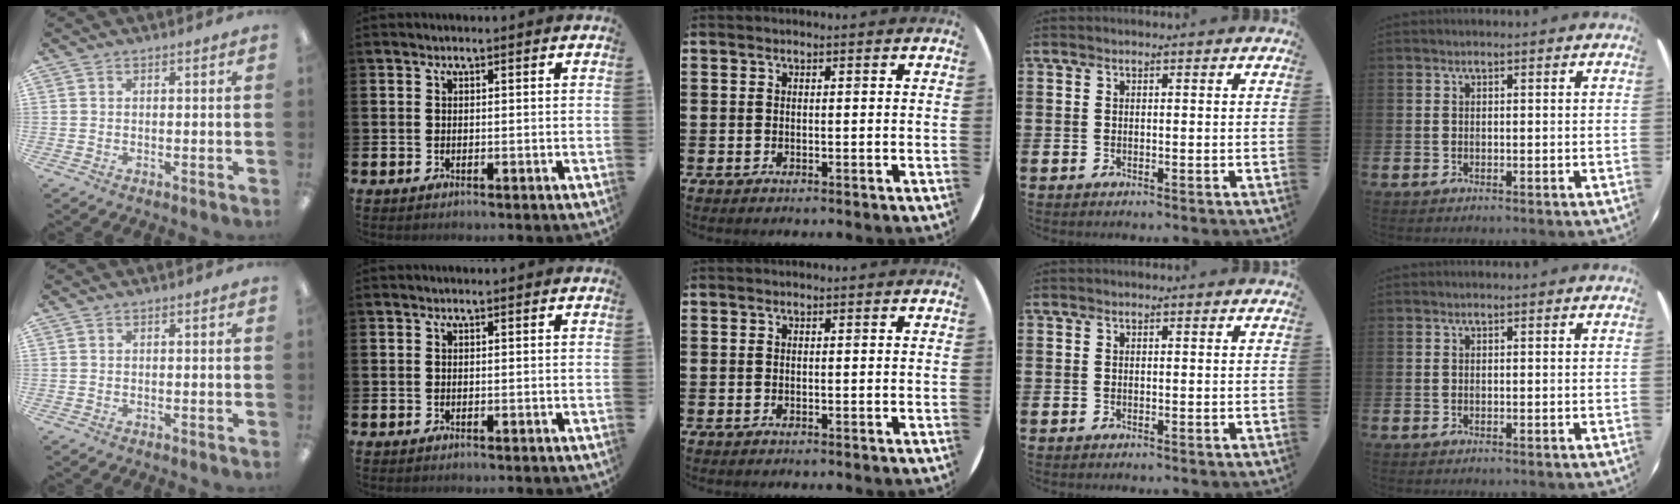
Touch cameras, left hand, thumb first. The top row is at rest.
{}